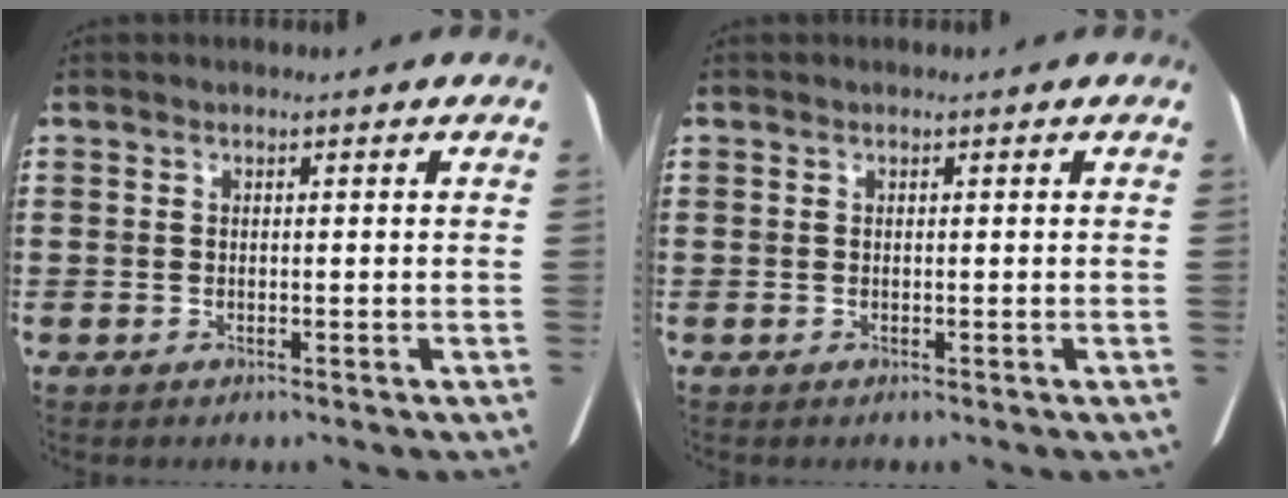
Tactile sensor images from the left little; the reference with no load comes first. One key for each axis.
{"total": 0.0}